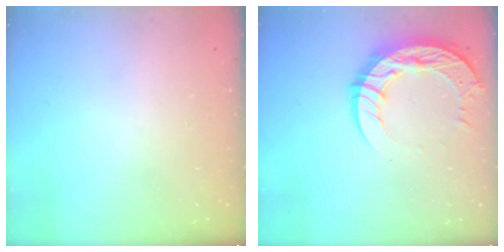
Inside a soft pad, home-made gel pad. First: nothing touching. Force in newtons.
{"total": 14.0, "press": 14.0, "slide": 1.3}